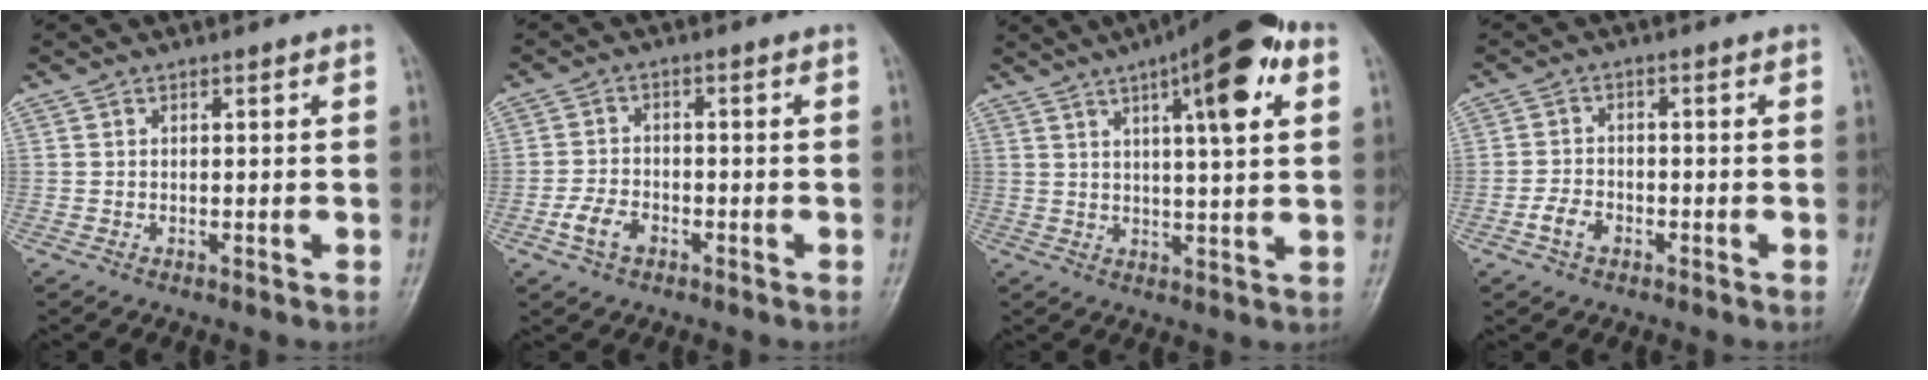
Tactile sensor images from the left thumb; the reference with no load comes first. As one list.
[{"total": 4.8, "force": [-2.4, 3.0, 2.9], "torque": [-0.053, 0.015, -0.047]}, {"total": 15.6, "force": [6.7, 3.6, 13.6], "torque": [-0.184, -0.002, 0.092]}, {"total": 3.8, "force": [-1.9, 2.5, 2.2], "torque": [-0.037, 0.014, -0.036]}]